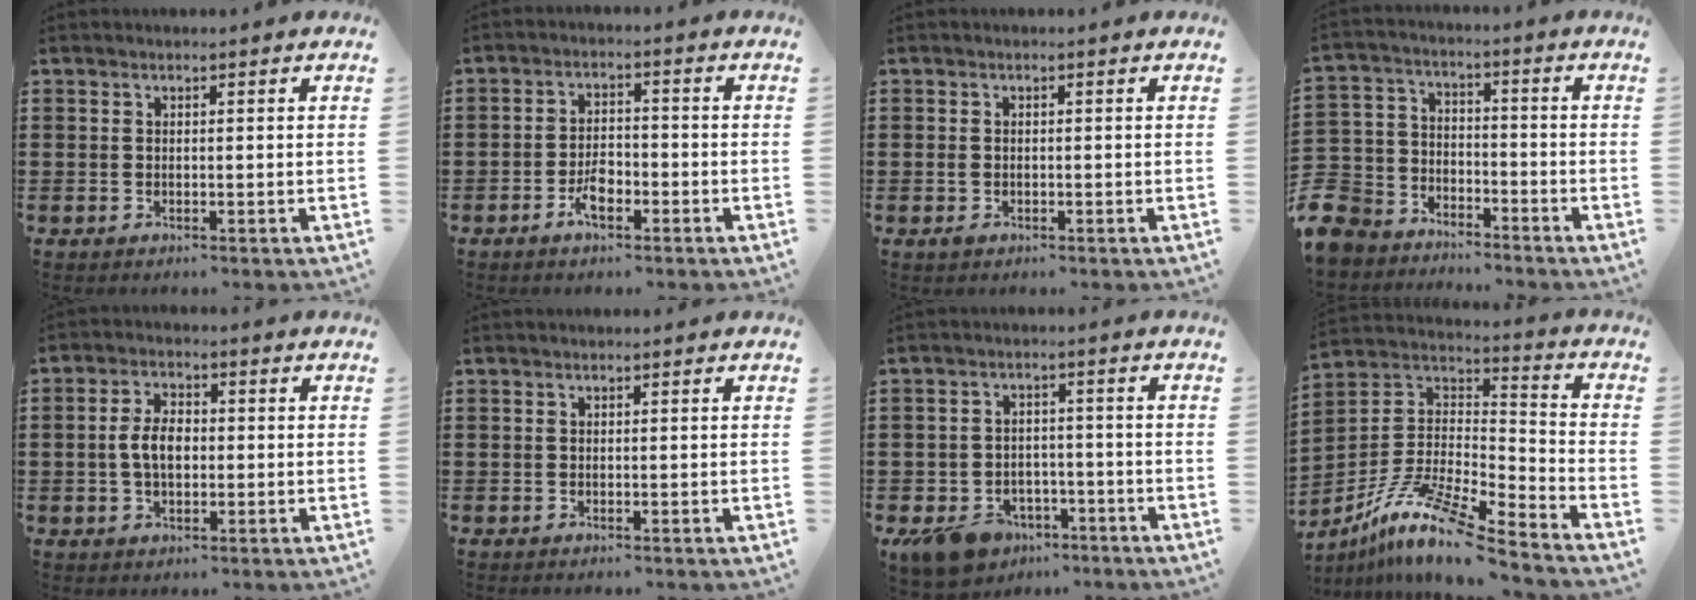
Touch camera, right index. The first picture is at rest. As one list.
[{"total": 4.0, "force": [-2.1, 1.9, 2.8], "torque": [-0.055, 0.004, -0.041]}, {"total": 1.0, "force": [-0.5, 0.6, 0.5], "torque": [-0.012, 0.001, -0.010]}, {"total": 7.9, "force": [-6.6, 4.2, 0.7], "torque": [-0.056, 0.012, -0.139]}, {"total": 5.0, "force": [-0.3, 2.9, 4.0], "torque": [-0.093, 0.005, -0.011]}, {"total": 0.0}, {"total": 6.1, "force": [-4.6, 3.3, 2.3], "torque": [-0.067, 0.012, -0.090]}, {"total": 11.9, "force": [-9.3, 1.4, 7.3], "torque": [-0.150, 0.008, -0.186]}]